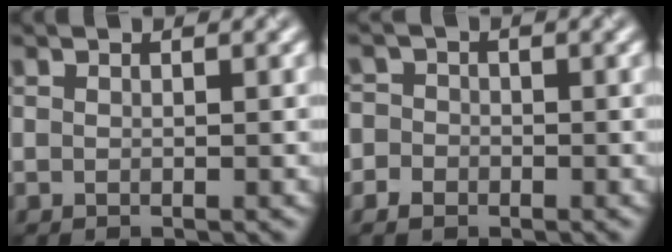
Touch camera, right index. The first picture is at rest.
{"total": 2.8, "force": [-1.1, 2.5, 0.6], "torque": [0.010, 0.004, -0.032]}